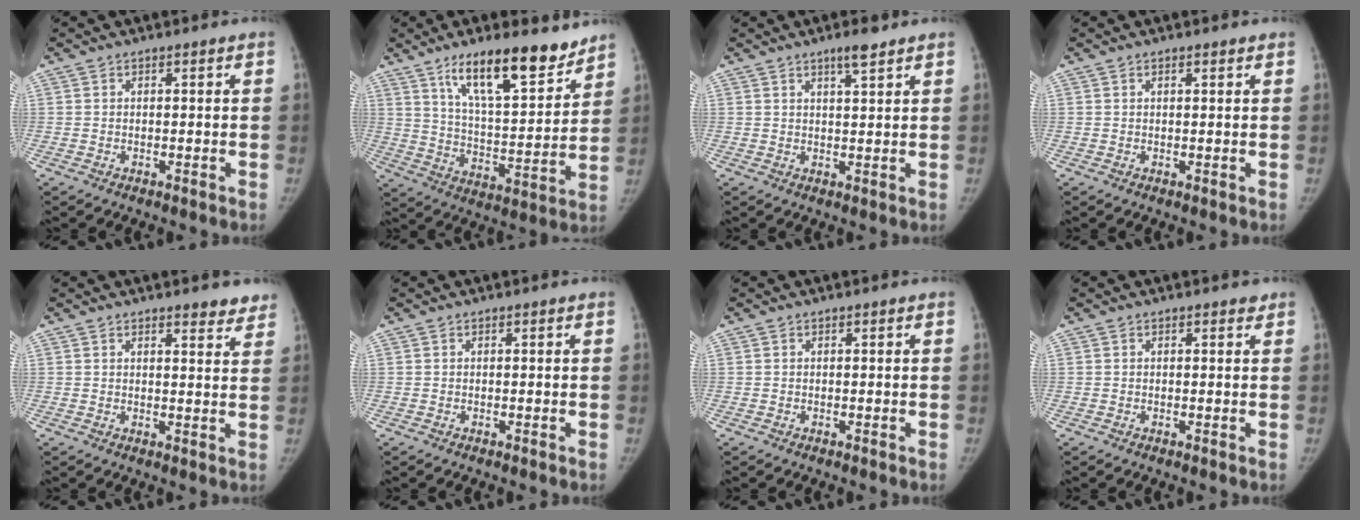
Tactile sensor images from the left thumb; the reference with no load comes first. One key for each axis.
{"total": 17.3, "fx": 12.1, "fy": 5.0, "fz": 11.3, "tx": -0.145, "ty": -0.076, "tz": 0.206}
{"total": 3.6, "fx": 2.6, "fy": 0.5, "fz": 2.5, "tx": -0.039, "ty": -0.016, "tz": 0.044}
{"total": 0.8, "fx": 0.6, "fy": 0.2, "fz": 0.5, "tx": -0.009, "ty": -0.002, "tz": 0.009}
{"total": 4.4, "fx": 3.6, "fy": 1.2, "fz": 2.1, "tx": -0.008, "ty": -0.021, "tz": 0.044}
{"total": 0.0}
{"total": 0.0}
{"total": 0.7, "fx": 0.5, "fy": 0.4, "fz": 0.2, "tx": 0.000, "ty": -0.004, "tz": 0.003}